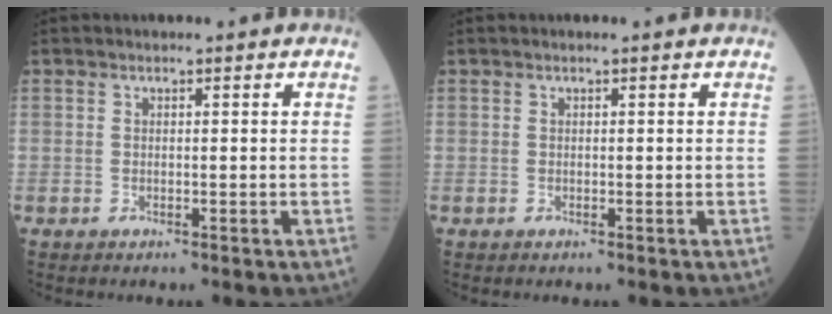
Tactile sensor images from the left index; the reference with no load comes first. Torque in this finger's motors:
{"motor_torque": [0.00, 0.00, 0.00, 0.00]}